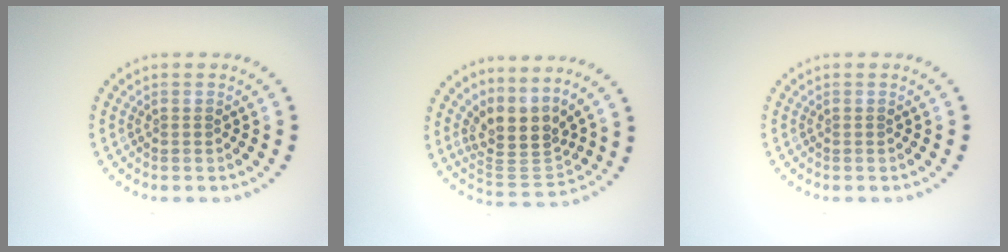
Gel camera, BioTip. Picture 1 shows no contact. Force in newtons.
{"total": 4.1, "press": 3.1, "slide": 2.7}
{"total": 0.0}